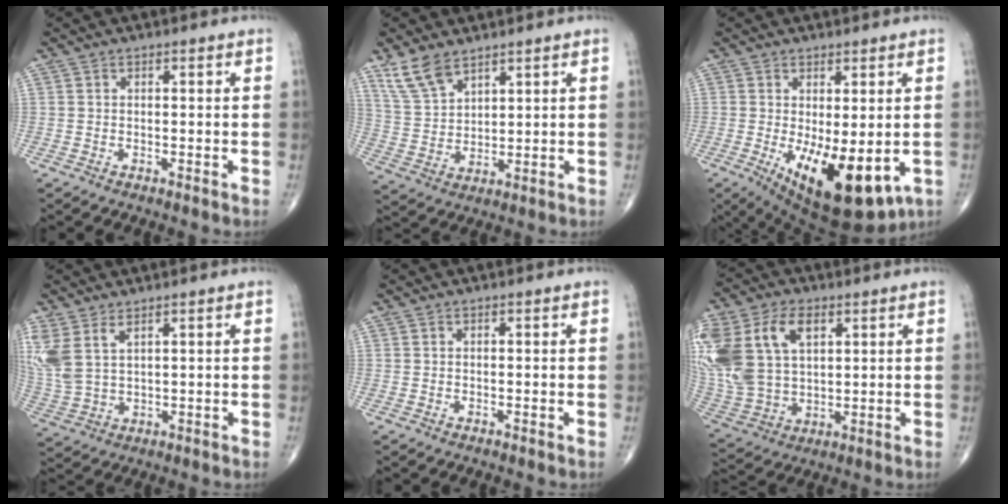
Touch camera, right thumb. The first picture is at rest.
{"total": 7.6, "force": [5.5, 3.5, 3.9], "torque": [-0.069, -0.020, 0.120]}
{"total": 15.1, "force": [-3.8, 6.3, 13.1], "torque": [-0.196, -0.027, -0.036]}
{"total": 9.3, "force": [4.4, 4.7, 6.7], "torque": [-0.170, -0.008, 0.103]}
{"total": 0.0}
{"total": 23.9, "force": [7.9, 15.6, 16.3], "torque": [-0.390, 0.022, 0.163]}